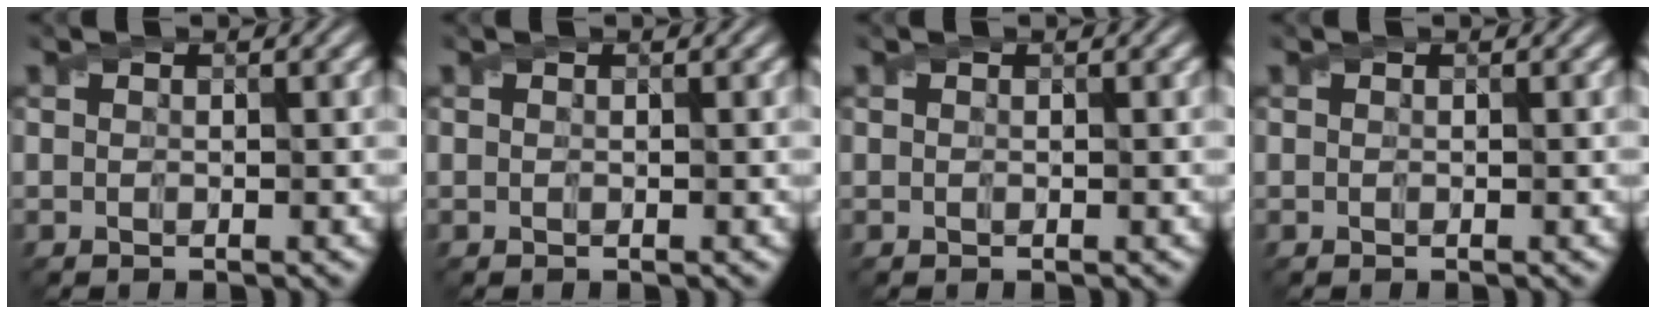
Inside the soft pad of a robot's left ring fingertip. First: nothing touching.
{"total": 0.0}
{"total": 0.0}
{"total": 0.0}